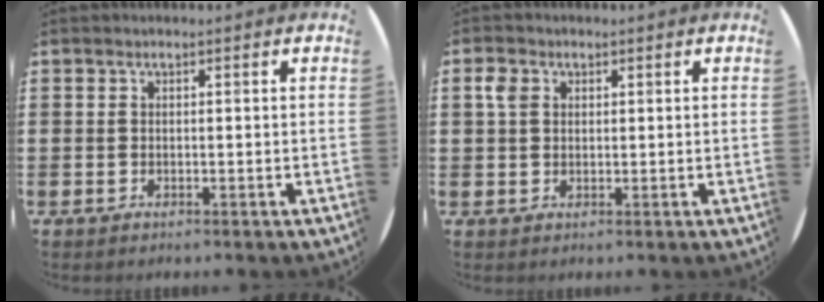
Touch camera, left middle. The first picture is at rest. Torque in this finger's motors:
{"motor_torque": [0.58, -0.48, 0.03, 0.03]}